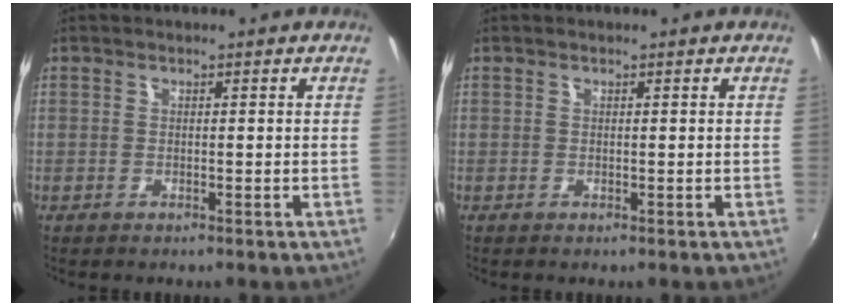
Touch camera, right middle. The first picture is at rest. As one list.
[{"total": 0.0}]